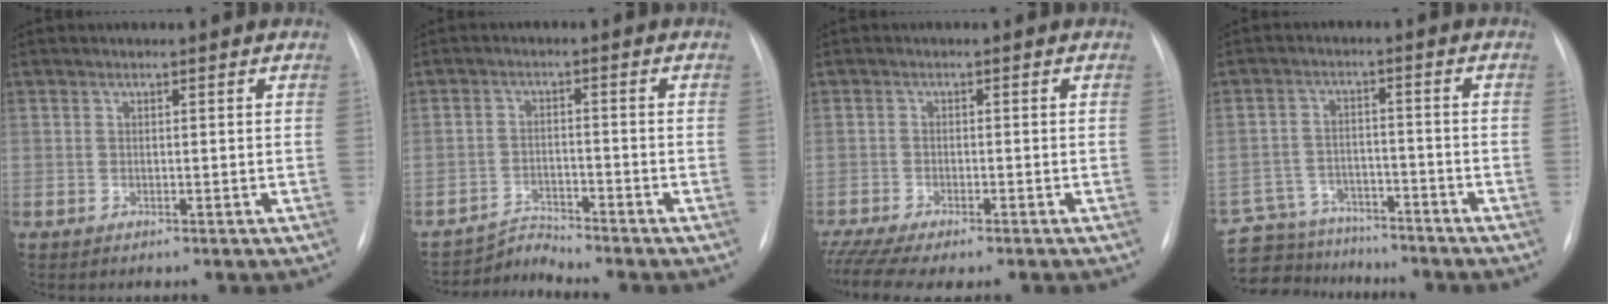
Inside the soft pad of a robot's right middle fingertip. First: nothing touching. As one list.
[{"total": 3.6, "force": [-3.0, -1.2, -1.5], "torque": [0.030, -0.008, -0.048]}, {"total": 8.7, "force": [-7.0, 1.8, 4.8], "torque": [-0.080, -0.003, -0.108]}, {"total": 12.2, "force": [-11.1, 4.7, 2.0], "torque": [-0.046, 0.019, -0.164]}]